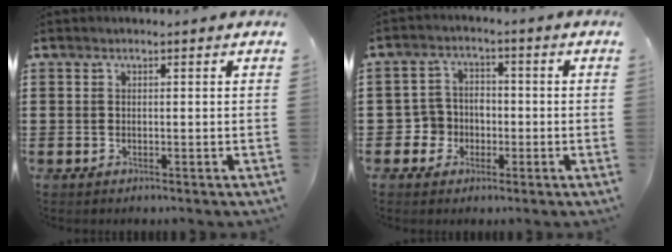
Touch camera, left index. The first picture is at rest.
{"total": 4.3, "force": [-1.7, 3.8, 0.8], "torque": [-0.037, 0.007, -0.038]}